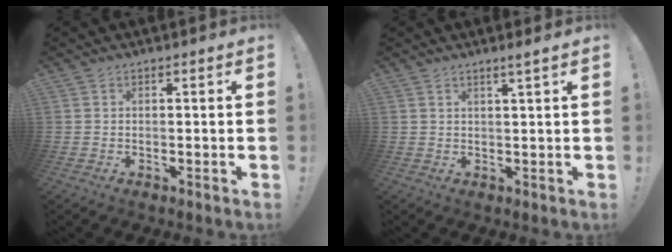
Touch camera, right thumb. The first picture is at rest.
{"total": 2.4, "force": [1.6, -0.3, 1.8], "torque": [-0.029, -0.005, 0.024]}